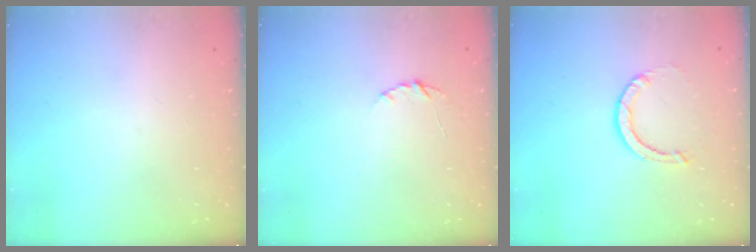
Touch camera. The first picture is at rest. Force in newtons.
{"total": 3.9, "press": 3.9, "slide": 0.5}
{"total": 3.8, "press": 3.8, "slide": 0.4}